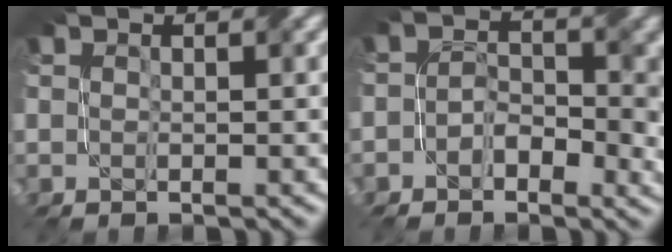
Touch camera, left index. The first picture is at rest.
{"total": 4.6, "force": [-1.0, 3.0, 3.3], "torque": [-0.045, -0.004, -0.024]}